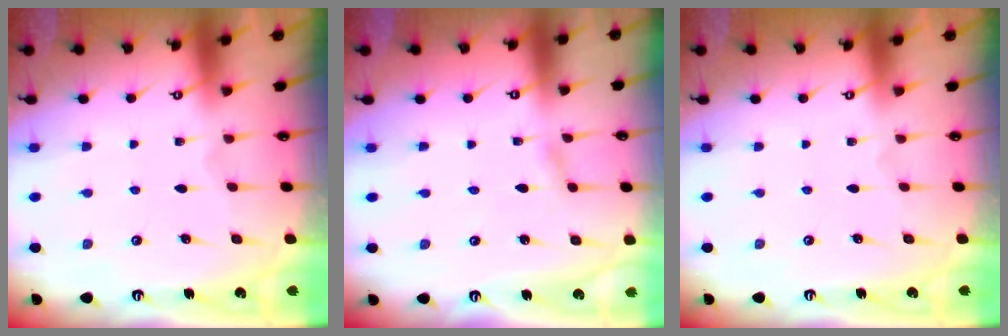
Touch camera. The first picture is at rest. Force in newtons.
{"total": 1.6, "press": 1.6, "slide": 0.2}
{"total": 0.0}